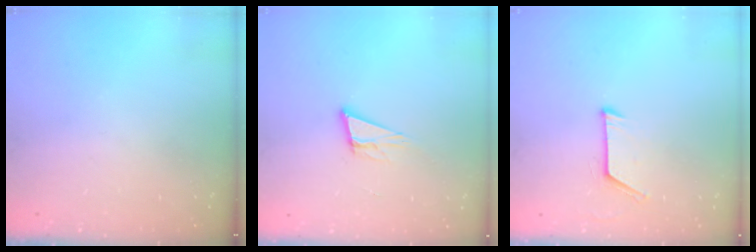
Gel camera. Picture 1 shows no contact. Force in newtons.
{"total": 10.3, "press": 9.7, "slide": 3.3}
{"total": 6.9, "press": 6.9, "slide": 0.7}